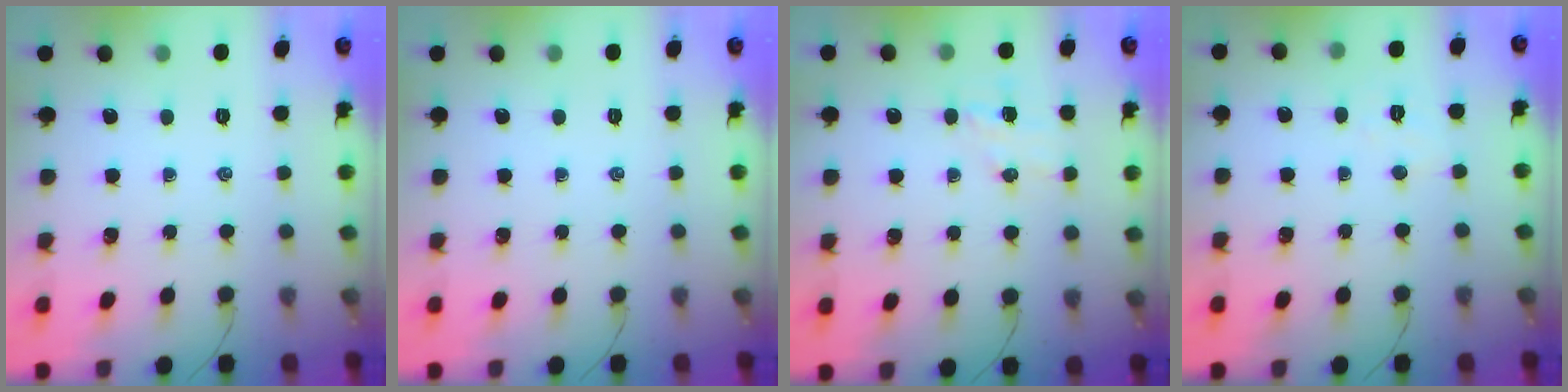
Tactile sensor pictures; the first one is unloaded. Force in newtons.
{"total": 0.0}
{"total": 5.8, "press": 5.7, "slide": 1.4}
{"total": 3.8, "press": 3.7, "slide": 0.9}